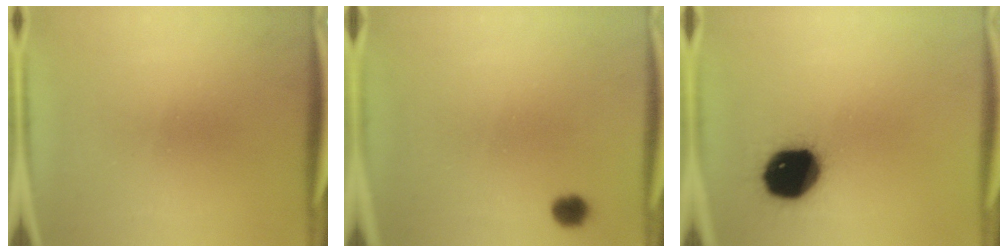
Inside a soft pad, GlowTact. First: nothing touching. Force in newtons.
{"total": 2.6}
{"total": 17.4}